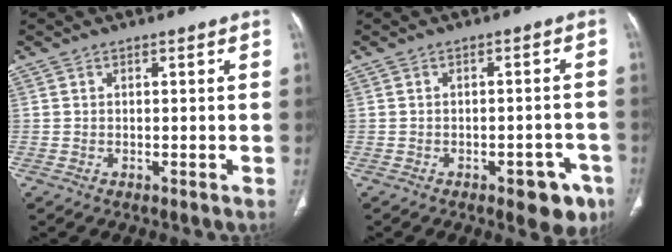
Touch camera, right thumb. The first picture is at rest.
{"total": 7.0, "force": [-3.8, 3.3, 4.8], "torque": [-0.032, 0.019, -0.043]}